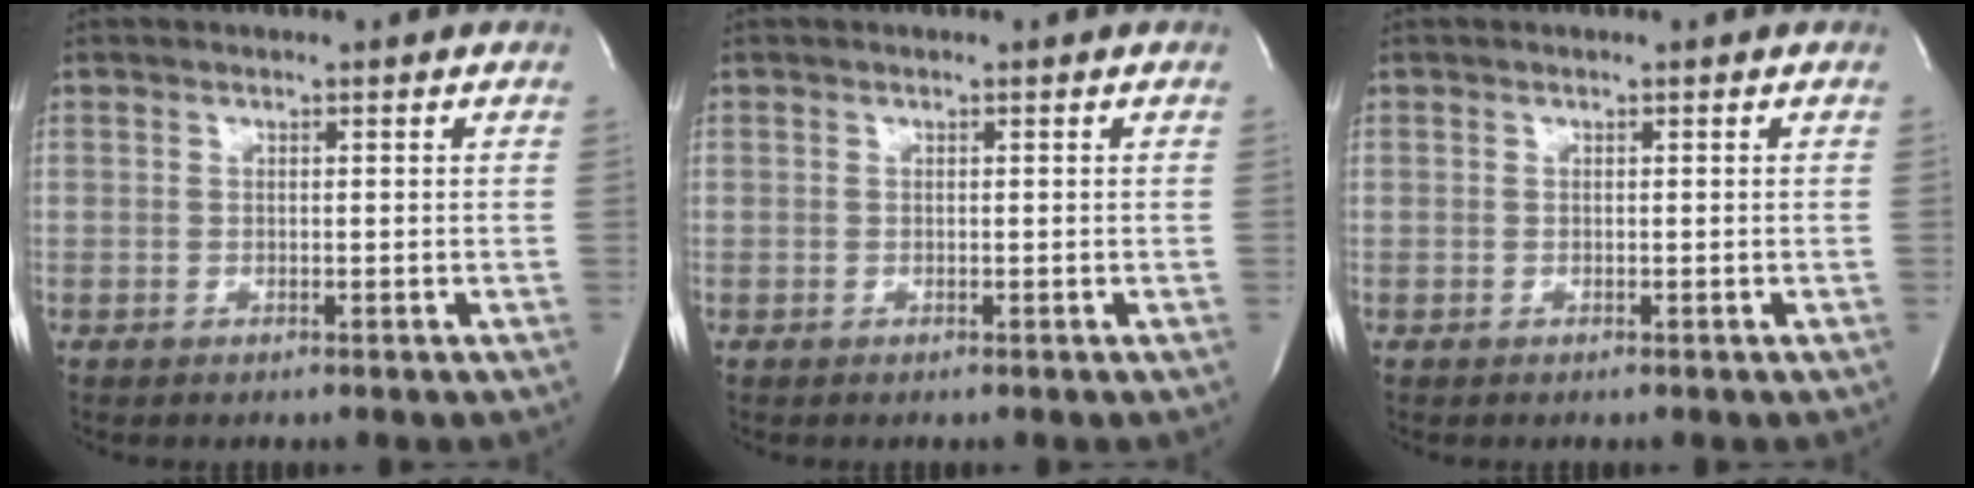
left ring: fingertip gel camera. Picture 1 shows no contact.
{"total": 0.0}
{"total": 0.0}